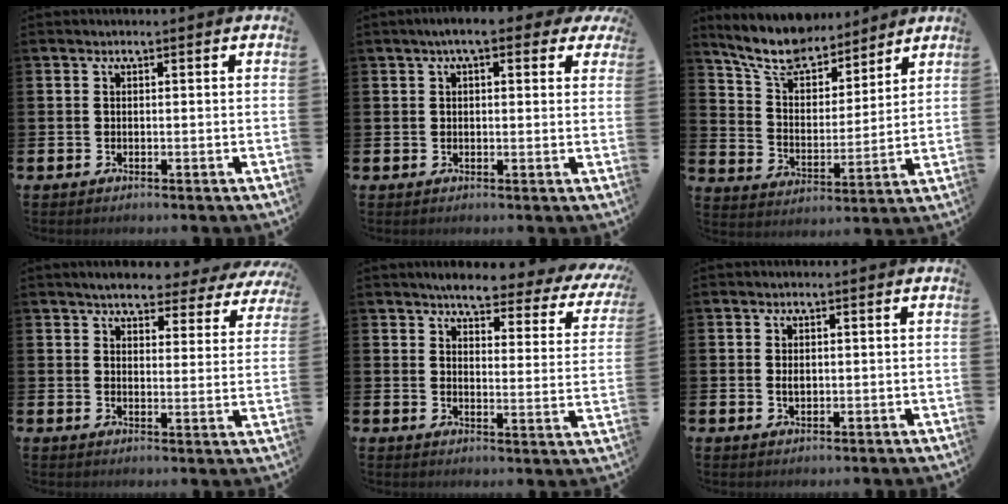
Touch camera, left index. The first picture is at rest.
{"total": 4.4, "force": [3.0, 1.7, 2.8], "torque": [-0.046, 0.001, 0.048]}
{"total": 9.3, "force": [8.5, 2.8, 2.5], "torque": [-0.085, -0.051, 0.155]}
{"total": 5.1, "force": [4.8, 1.3, 1.4], "torque": [-0.037, -0.029, 0.080]}
{"total": 4.8, "force": [4.3, 1.1, 1.9], "torque": [-0.041, -0.035, 0.067]}
{"total": 1.2, "force": [0.2, 0.8, 0.8], "torque": [-0.007, 0.002, 0.000]}